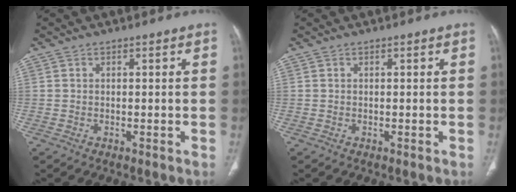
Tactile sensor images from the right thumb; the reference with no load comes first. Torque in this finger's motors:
{"motor_torque": [1.07, 1.07, 0.00, 0.00, 0.02]}